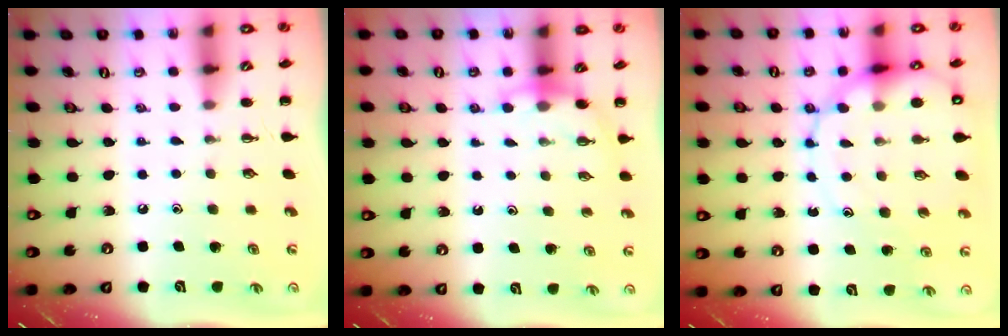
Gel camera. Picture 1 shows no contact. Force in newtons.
{"total": 3.7, "press": 3.6, "slide": 0.9}
{"total": 13.6, "press": 13.1, "slide": 3.4}